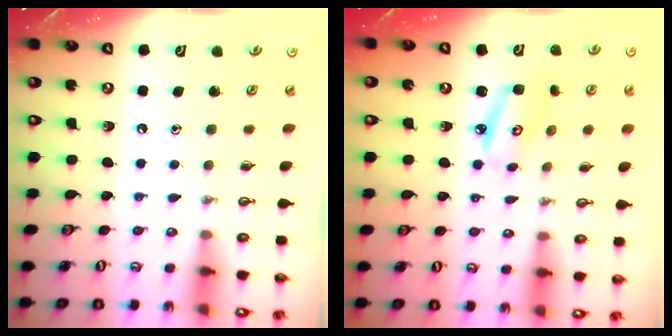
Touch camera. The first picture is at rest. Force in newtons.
{"total": 6.0, "press": 6.0, "slide": 0.2}